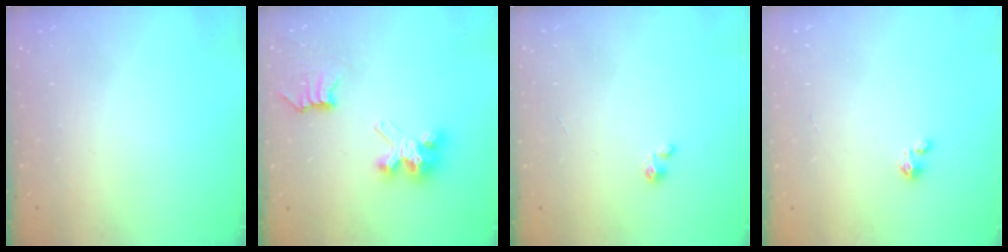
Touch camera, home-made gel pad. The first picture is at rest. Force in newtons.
{"total": 7.3, "press": 7.3, "slide": 0.2}
{"total": 0.8, "press": 0.7, "slide": 0.3}
{"total": 2.1, "press": 2.1, "slide": 0.2}